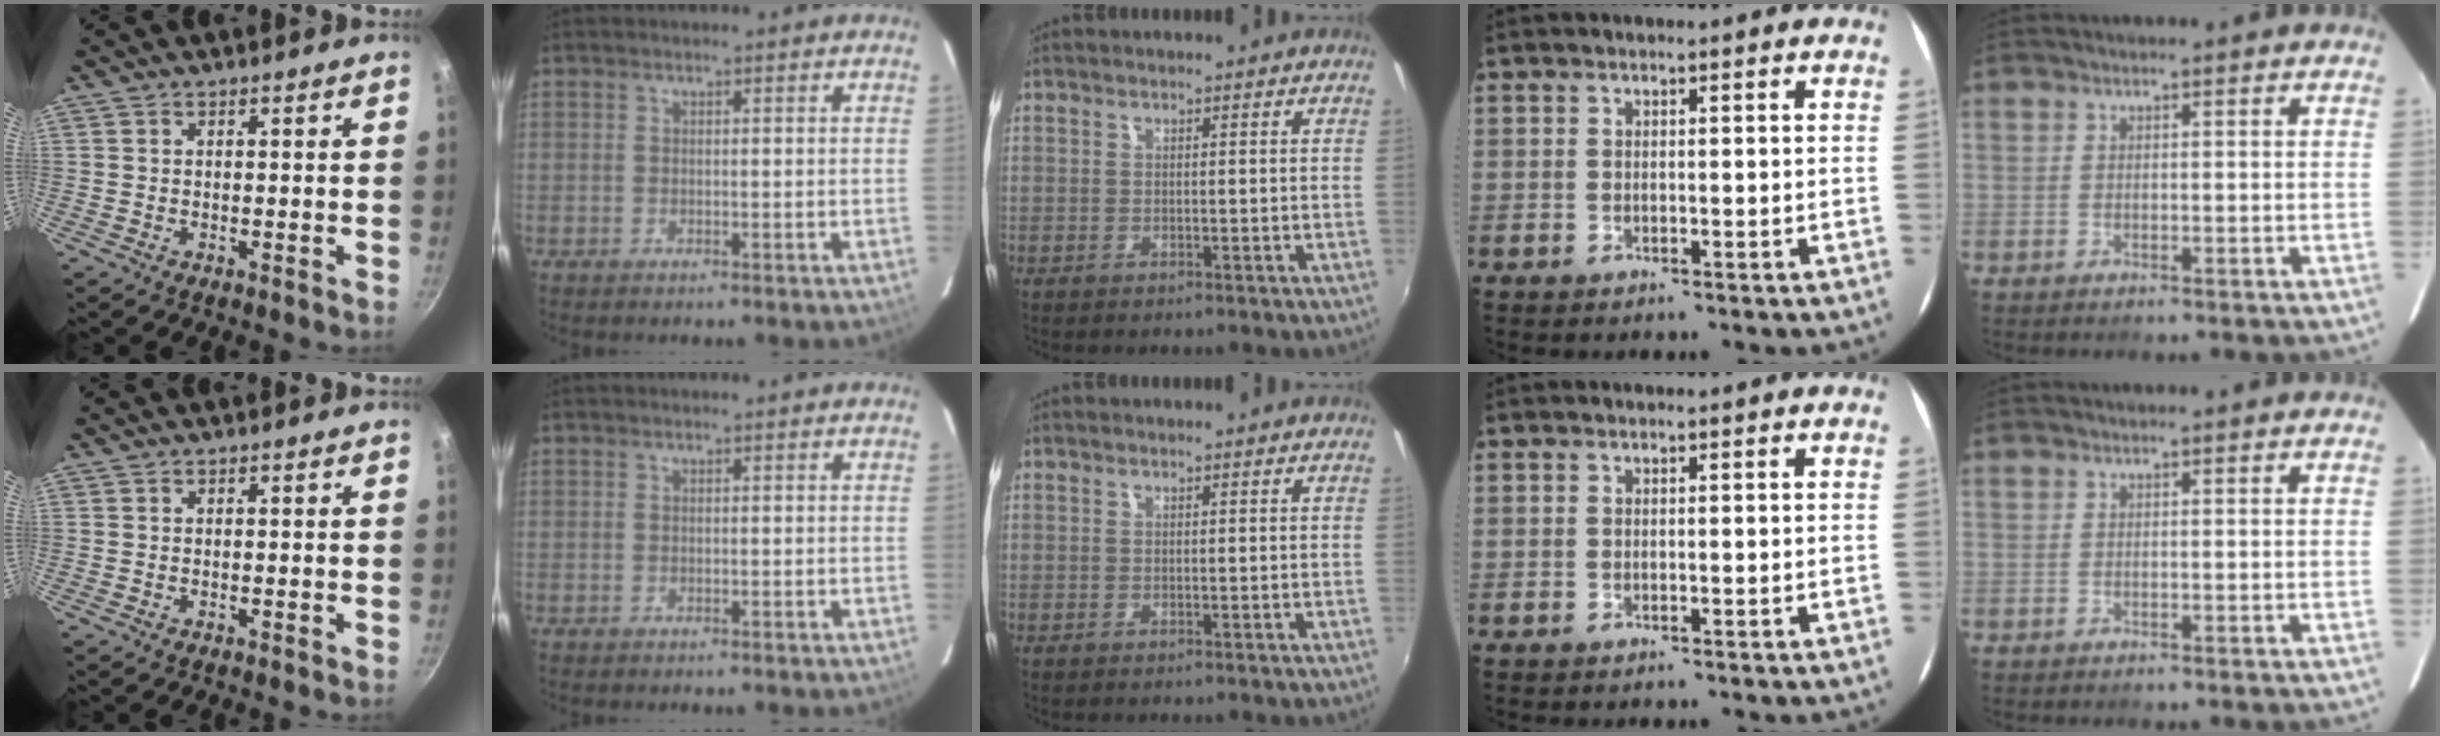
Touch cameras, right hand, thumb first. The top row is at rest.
{}